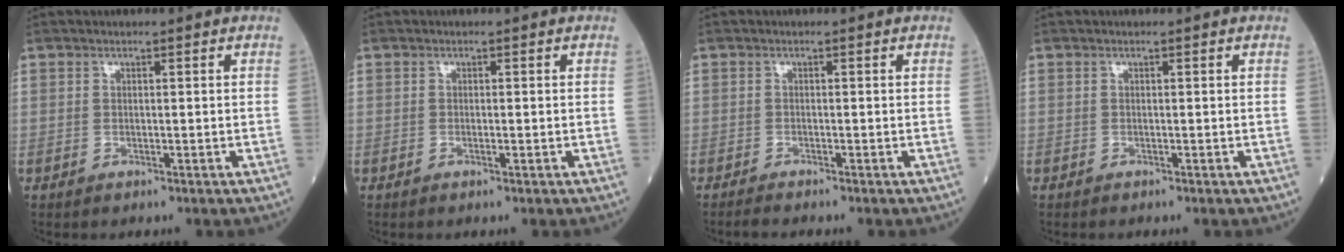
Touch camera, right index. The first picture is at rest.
{"total": 0.5, "force": [-0.1, 0.1, 0.5], "torque": [-0.010, -0.002, -0.001]}
{"total": 1.3, "force": [-1.1, -0.4, 0.4], "torque": [-0.018, -0.006, -0.022]}
{"total": 0.0}